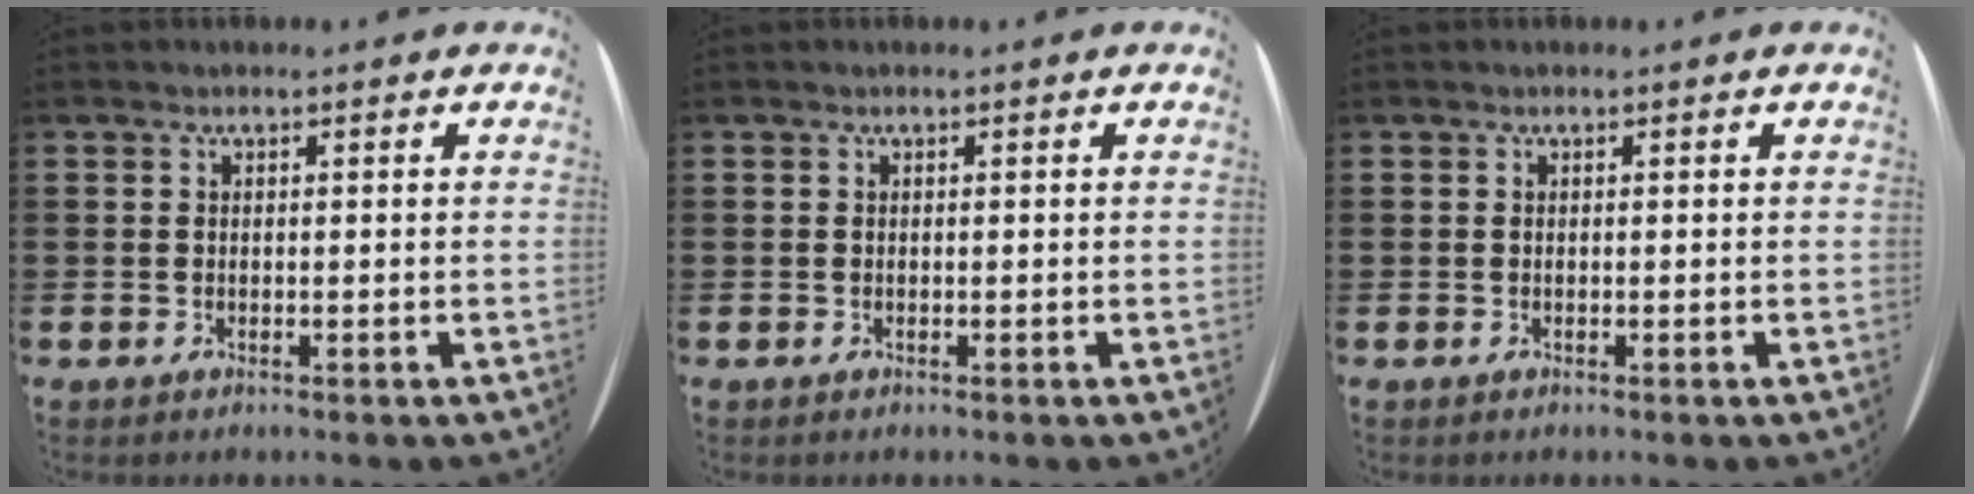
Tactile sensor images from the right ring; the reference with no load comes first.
{"total": 0.0}
{"total": 0.0}